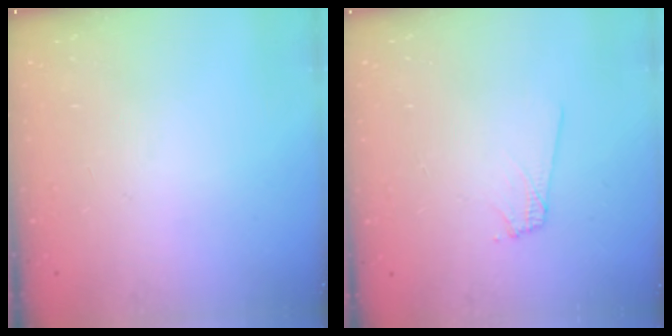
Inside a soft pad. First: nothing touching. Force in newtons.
{"total": 5.8, "press": 5.7, "slide": 1.0}